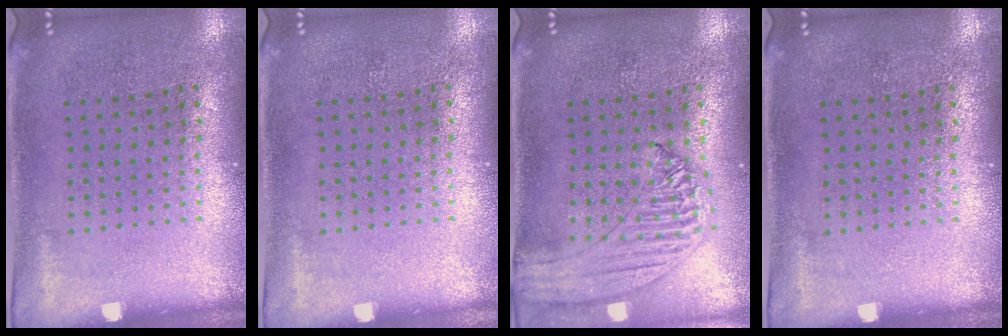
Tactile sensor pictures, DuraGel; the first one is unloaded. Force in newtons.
{"total": 0.0}
{"total": 1.5, "press": 1.4, "slide": 0.3}
{"total": 0.0}